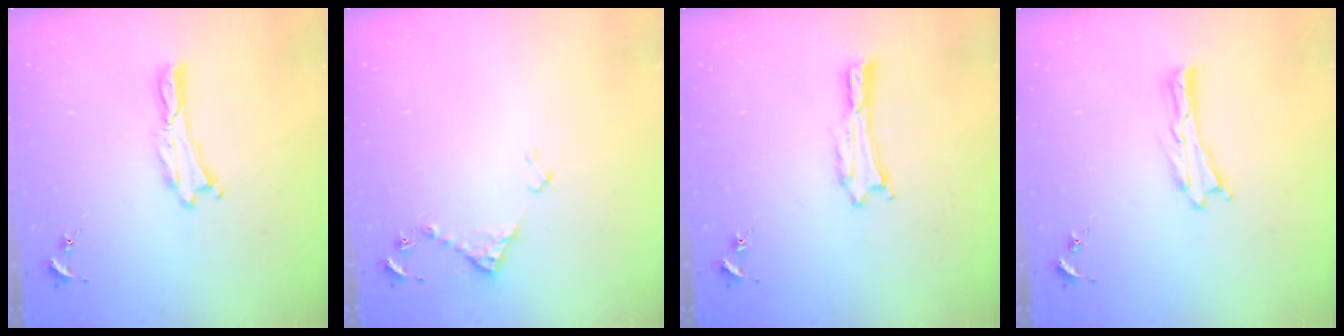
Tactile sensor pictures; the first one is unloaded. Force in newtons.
{"total": 3.7, "press": 3.6, "slide": 0.3}
{"total": 0.0}
{"total": 0.0}